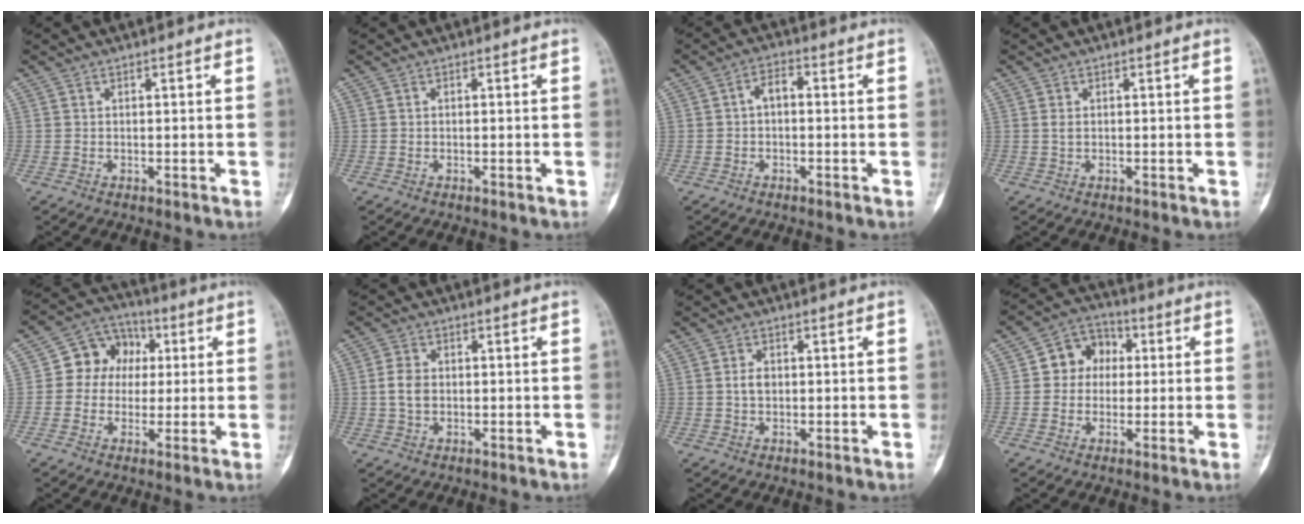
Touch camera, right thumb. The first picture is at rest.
{"total": 0.0}
{"total": 3.4, "force": [-0.2, 2.0, 2.8], "torque": [-0.038, 0.017, -0.012]}
{"total": 0.8, "force": [0.1, 0.5, 0.6], "torque": [-0.012, 0.000, 0.002]}
{"total": 9.9, "force": [1.2, 8.5, 5.0], "torque": [-0.037, 0.017, 0.006]}
{"total": 3.7, "force": [-0.1, 2.6, 2.6], "torque": [-0.050, 0.006, -0.004]}
{"total": 2.1, "force": [0.1, 1.5, 1.5], "torque": [-0.026, 0.005, 0.001]}
{"total": 8.3, "force": [1.0, 7.0, 4.3], "torque": [-0.030, 0.019, 0.004]}